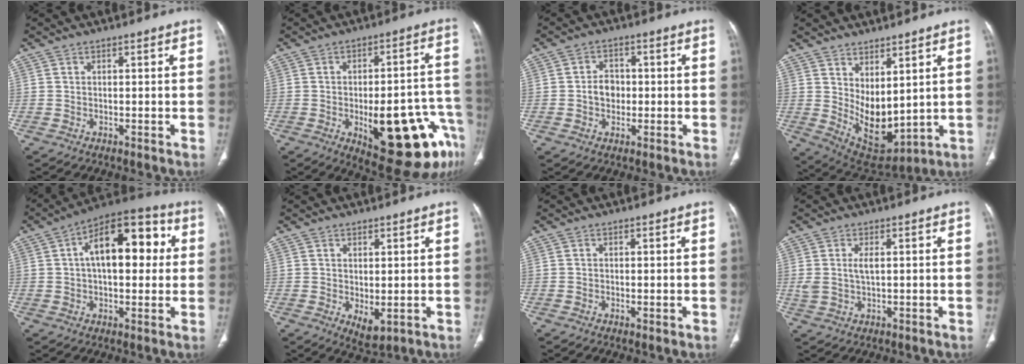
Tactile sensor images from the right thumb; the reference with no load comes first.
{"total": 21.6, "force": [-8.3, 7.7, 18.4], "torque": [-0.176, 0.033, -0.092]}
{"total": 4.3, "force": [-0.4, 3.5, 2.5], "torque": [-0.022, 0.009, -0.010]}
{"total": 11.1, "force": [2.8, 5.8, 9.1], "torque": [-0.129, -0.042, 0.080]}
{"total": 17.3, "force": [3.3, 9.0, 14.4], "torque": [-0.185, 0.032, 0.042]}
{"total": 4.0, "force": [-0.4, 2.0, 3.4], "torque": [-0.050, -0.015, 0.009]}
{"total": 0.7, "force": [-0.1, 0.2, 0.7], "torque": [-0.017, -0.005, 0.000]}
{"total": 3.5, "force": [0.7, 1.6, 3.0], "torque": [-0.072, 0.002, 0.019]}